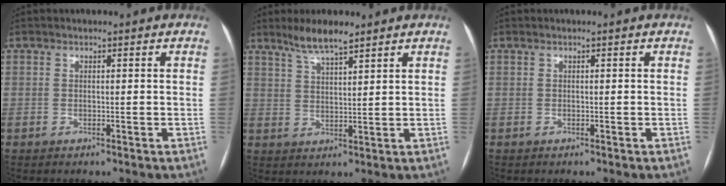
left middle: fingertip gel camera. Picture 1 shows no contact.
{"total": 5.4, "force": [4.4, 0.6, 3.1], "torque": [-0.063, 0.003, 0.083]}
{"total": 0.0}